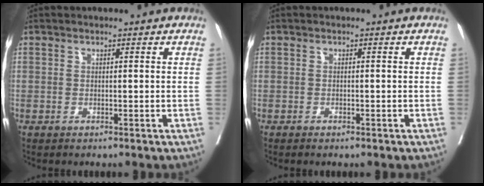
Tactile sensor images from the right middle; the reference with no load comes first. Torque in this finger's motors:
{"motor_torque": [-0.16, 0.06, -0.02, -0.01]}